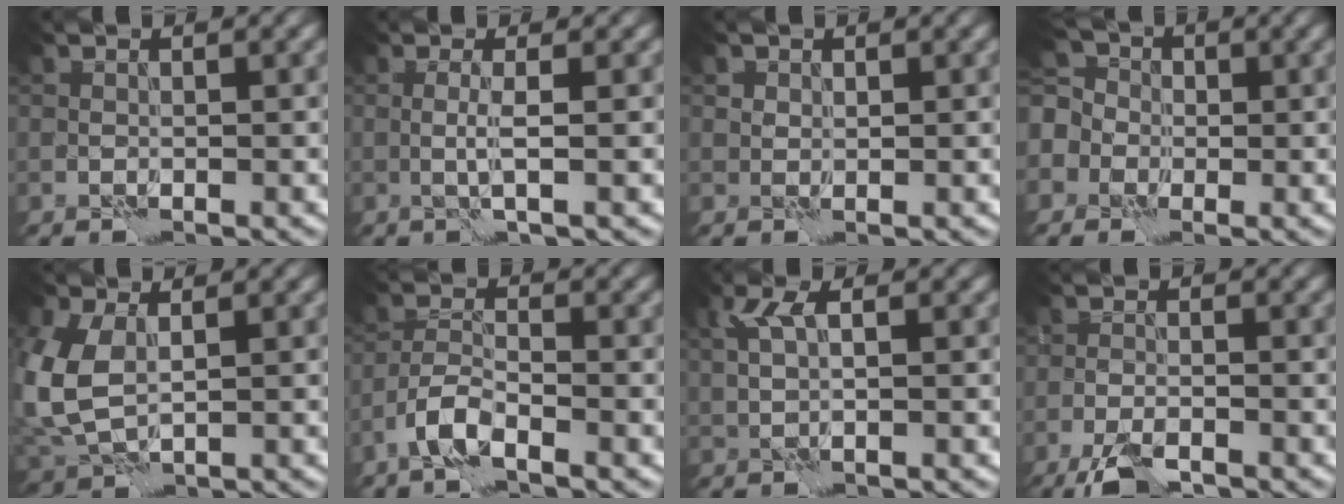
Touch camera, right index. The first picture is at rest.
{"total": 1.8, "force": [0.1, 0.2, 1.8], "torque": [-0.038, -0.003, -0.002]}
{"total": 0.7, "force": [0.5, 0.5, -0.1], "torque": [0.002, 0.003, 0.008]}
{"total": 5.0, "force": [-1.4, 4.5, 1.6], "torque": [-0.039, 0.019, -0.046]}
{"total": 6.8, "force": [0.6, 4.4, 5.2], "torque": [-0.157, -0.006, 0.019]}
{"total": 3.0, "force": [-2.2, 0.8, 2.0], "torque": [-0.045, 0.006, -0.051]}
{"total": 2.2, "force": [1.0, 0.5, 1.9], "torque": [-0.043, 0.006, 0.019]}
{"total": 4.1, "force": [-3.2, 1.1, 2.4], "torque": [-0.051, -0.008, -0.066]}